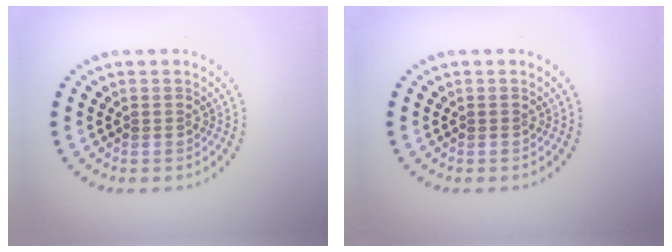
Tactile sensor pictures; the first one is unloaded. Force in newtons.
{"total": 0.0}